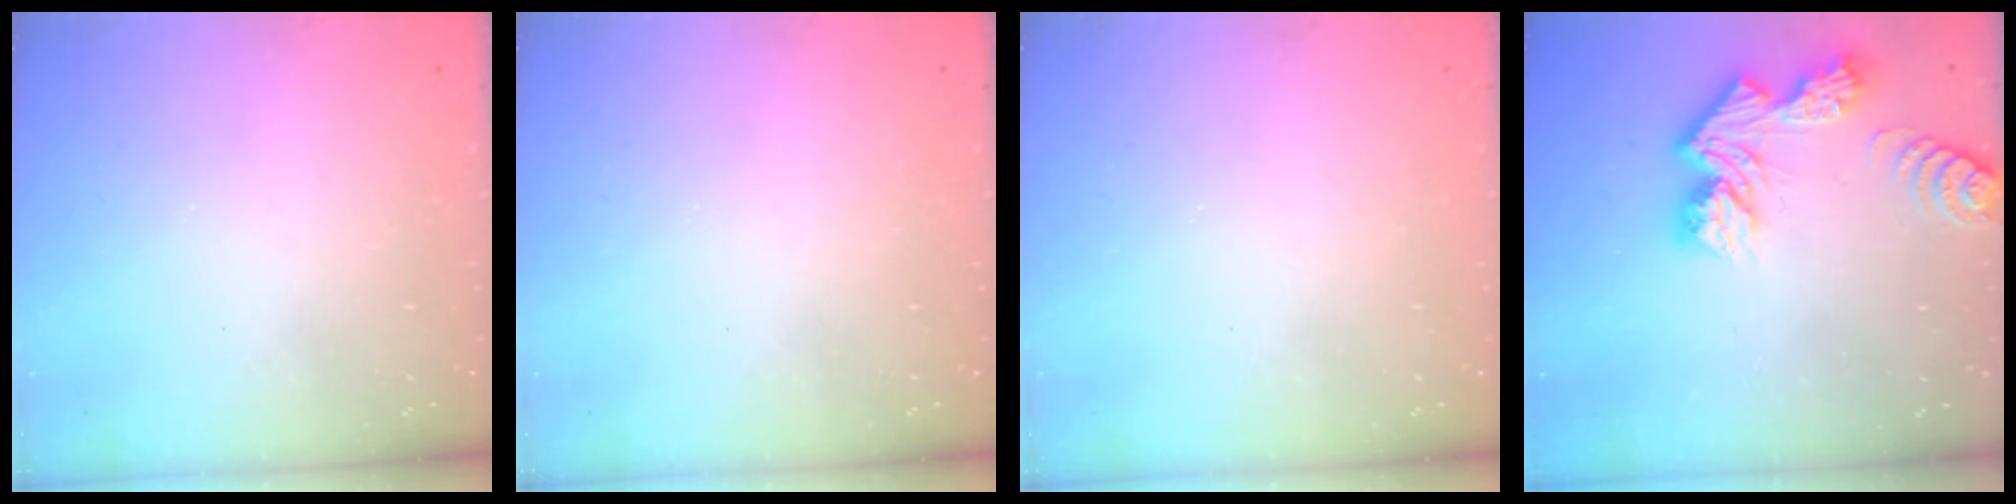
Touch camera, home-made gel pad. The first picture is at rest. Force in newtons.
{"total": 0.0}
{"total": 0.0}
{"total": 12.2, "press": 12.1, "slide": 1.0}